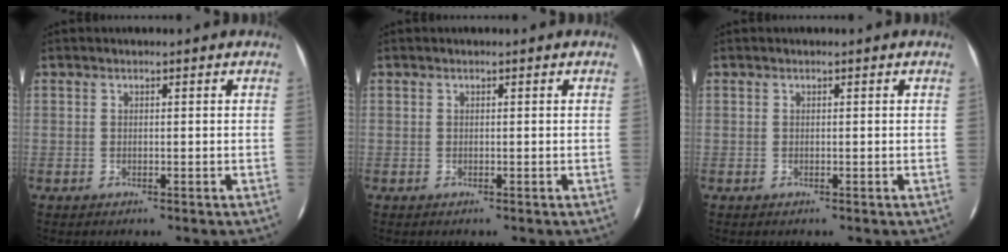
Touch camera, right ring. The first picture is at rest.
{"total": 0.0}
{"total": 0.0}